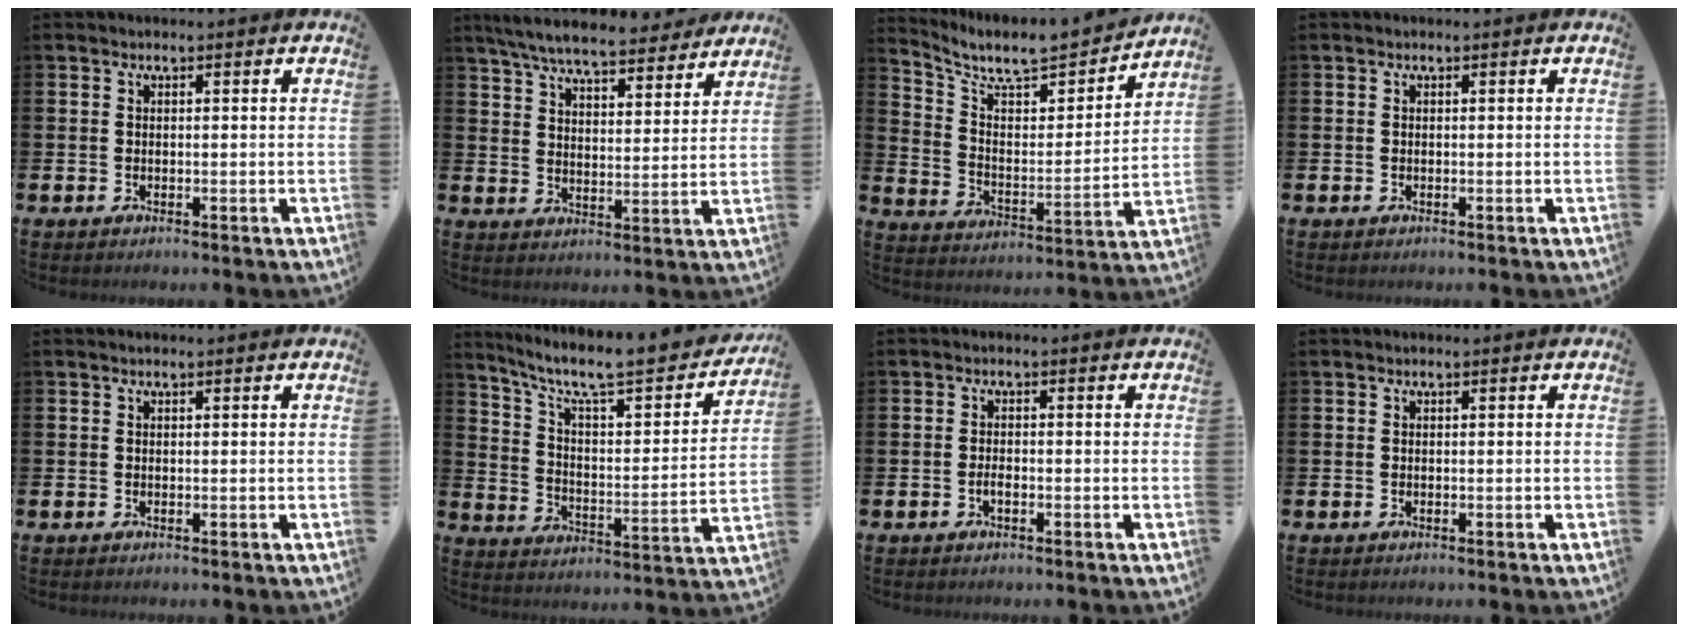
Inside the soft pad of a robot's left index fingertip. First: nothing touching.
{"total": 7.3, "force": [6.8, 1.1, 2.3], "torque": [-0.068, -0.041, 0.120]}
{"total": 7.8, "force": [6.9, 2.3, 2.7], "torque": [-0.086, -0.055, 0.116]}
{"total": 0.0}
{"total": 0.0}
{"total": 9.0, "force": [7.4, 1.9, 4.7], "torque": [-0.111, -0.061, 0.117]}
{"total": 1.2, "force": [-0.6, 0.5, 1.0], "torque": [-0.015, -0.002, -0.012]}
{"total": 0.0}